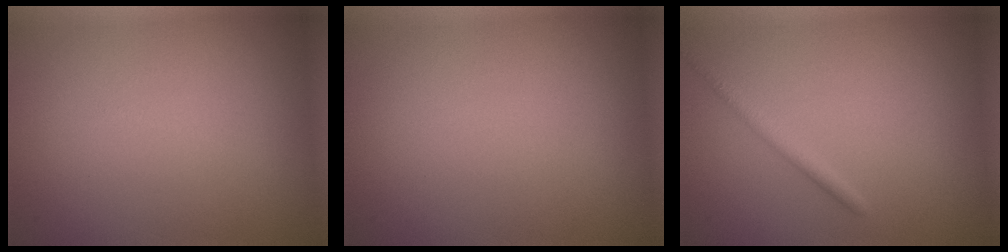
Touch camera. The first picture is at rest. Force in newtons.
{"total": 0.0}
{"total": 1.4, "press": 1.4, "slide": 0.0}